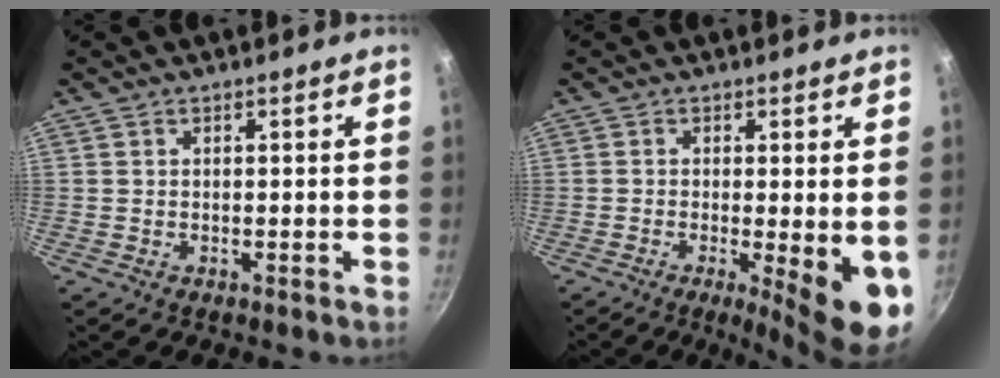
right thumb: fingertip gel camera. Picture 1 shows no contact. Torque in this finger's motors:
{"motor_torque": [-0.02, 0.96, 1.45, -0.21, 0.09]}